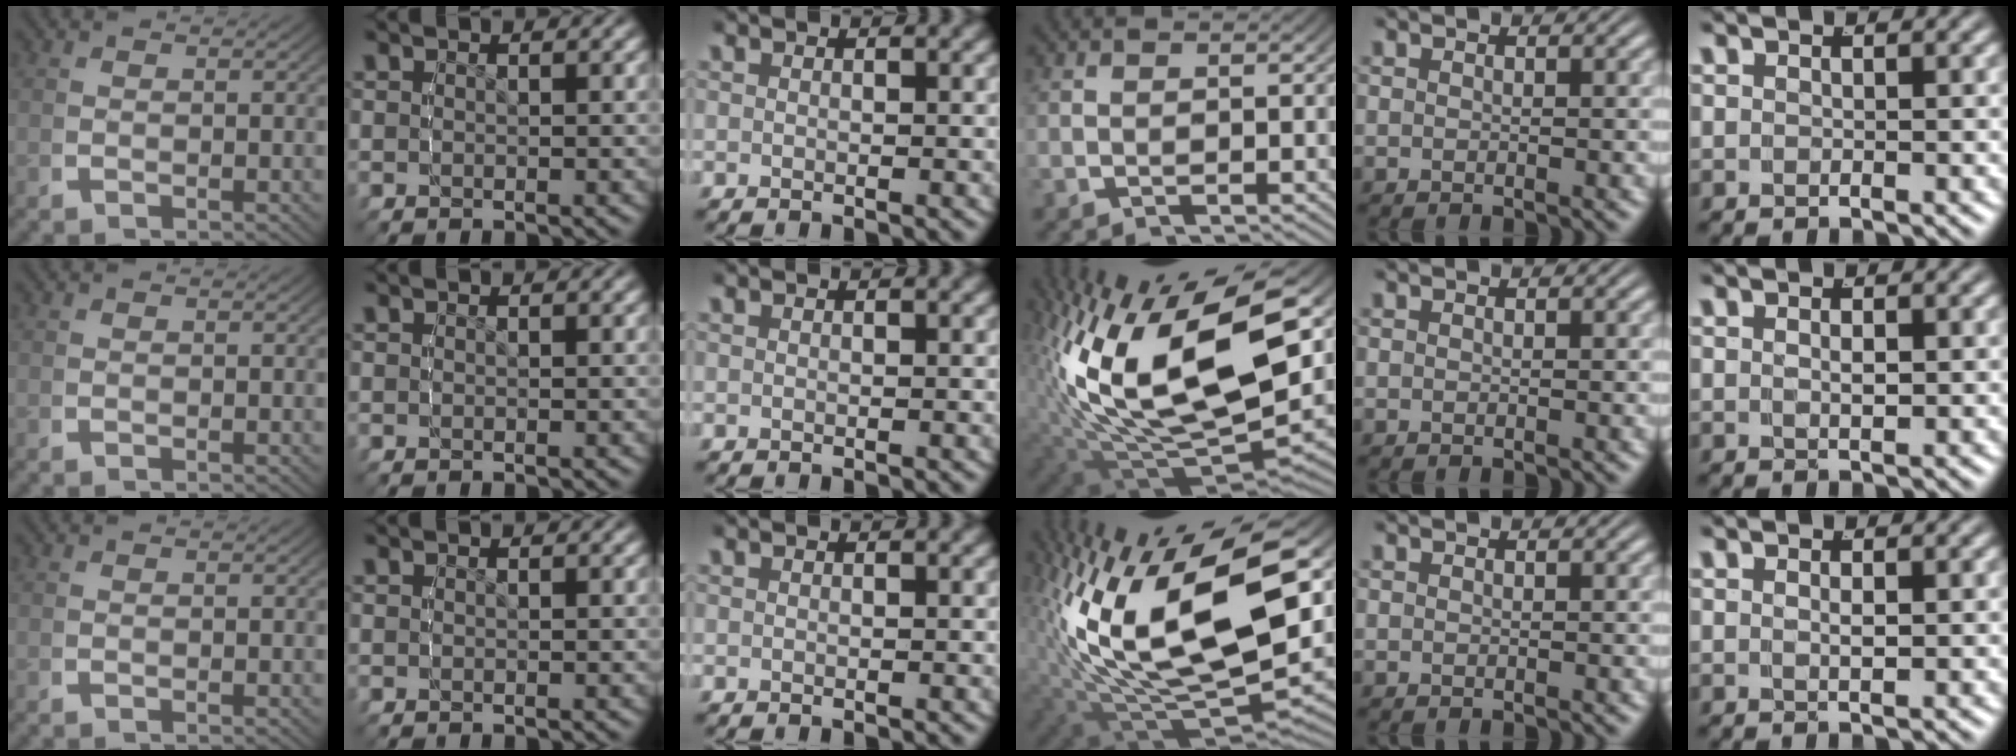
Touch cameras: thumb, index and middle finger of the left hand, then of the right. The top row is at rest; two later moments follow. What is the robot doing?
{"motion": "lift_and_place", "object": "tape"}